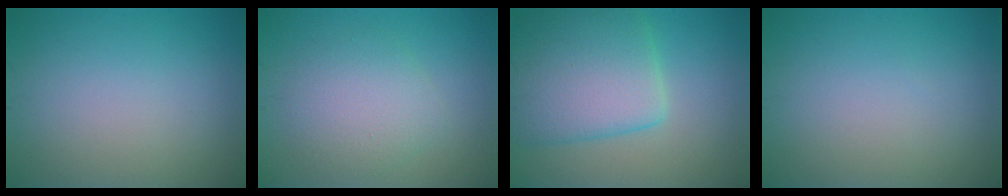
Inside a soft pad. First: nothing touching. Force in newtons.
{"total": 3.8, "press": 3.8, "slide": 0.2}
{"total": 8.2, "press": 8.2, "slide": 0.6}
{"total": 0.0}